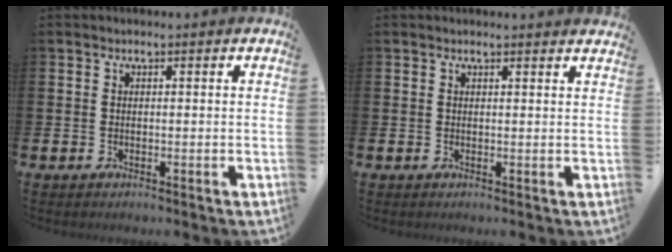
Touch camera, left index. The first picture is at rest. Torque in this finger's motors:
{"motor_torque": [0.41, -1.73, -0.17, 0.00]}